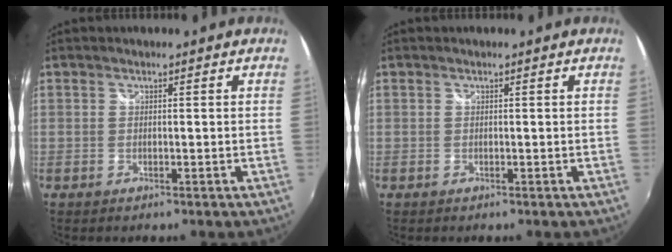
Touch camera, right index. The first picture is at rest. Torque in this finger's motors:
{"motor_torque": [-0.02, 0.02, 0.02, 0.00]}